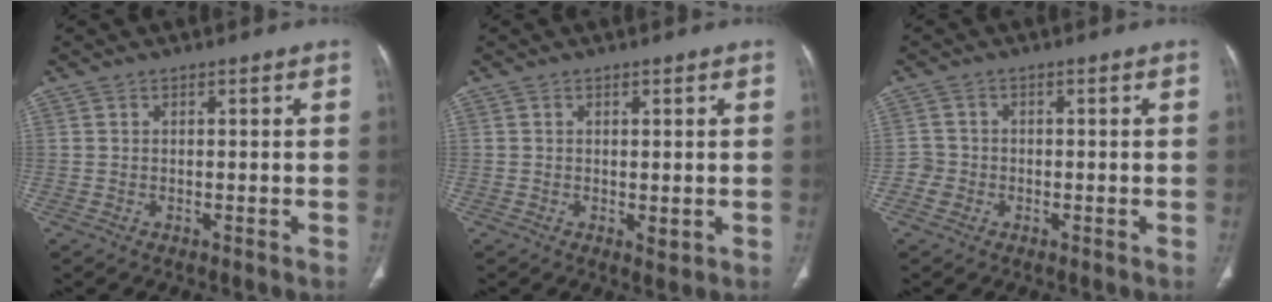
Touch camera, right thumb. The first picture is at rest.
{"total": 1.4, "force": [-0.1, 0.7, 1.2], "torque": [-0.019, -0.007, 0.001]}
{"total": 2.3, "force": [-0.8, 2.2, 0.1], "torque": [0.010, 0.010, -0.022]}